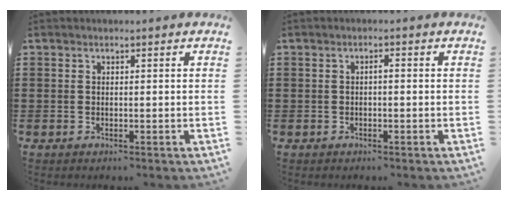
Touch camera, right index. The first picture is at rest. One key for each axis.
{"total": 0.9, "fx": -0.3, "fy": 0.2, "fz": 0.8, "tx": -0.017, "ty": -0.003, "tz": -0.005}